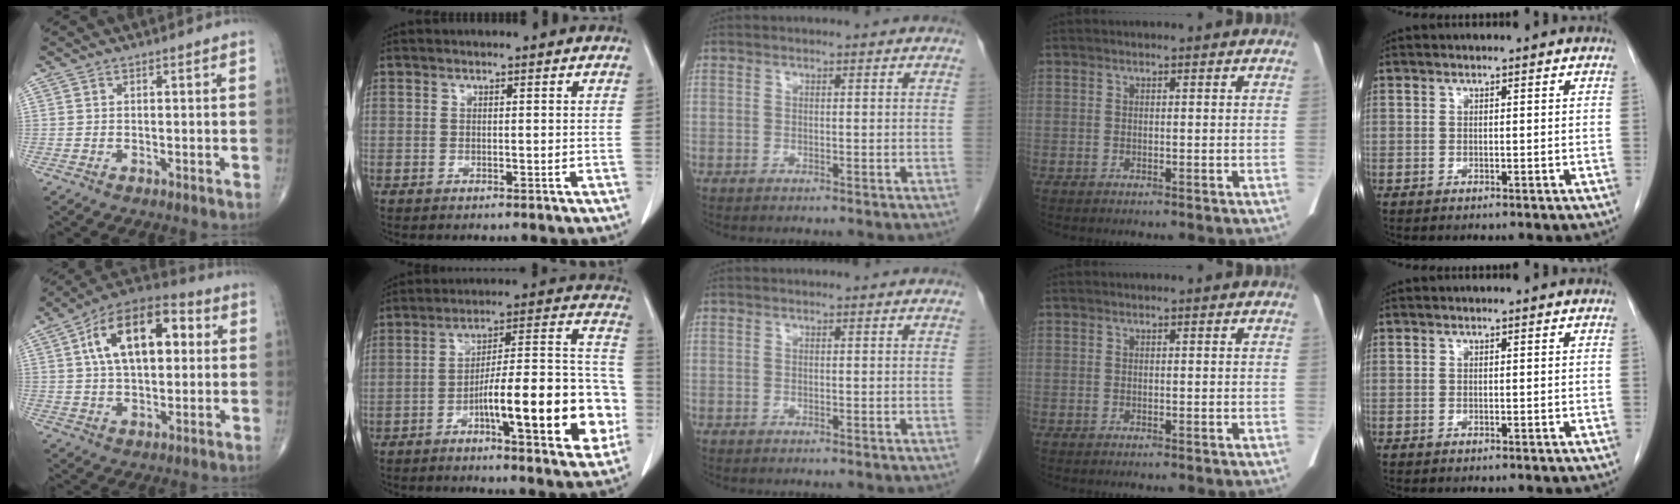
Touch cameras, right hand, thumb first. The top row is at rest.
{"thumb": {"total": 17.8, "force": [4.1, 9.6, 14.5], "torque": [-0.218, 0.023, 0.058]}, "index": {"total": 19.7, "force": [-6.0, 3.7, 18.3], "torque": [-0.227, 0.029, -0.081]}}